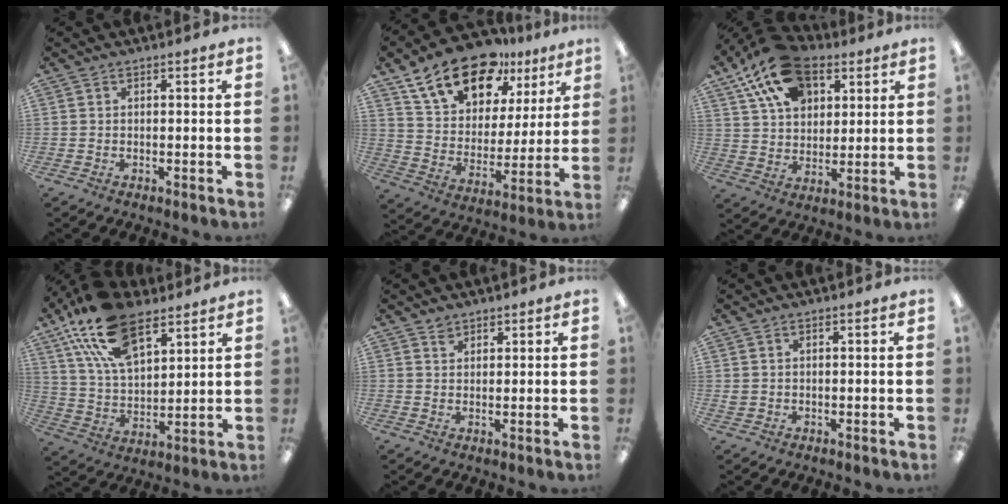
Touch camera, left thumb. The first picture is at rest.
{"total": 18.9, "force": [12.7, 10.5, 9.2], "torque": [-0.159, -0.063, 0.227]}
{"total": 18.7, "force": [10.8, 11.5, 10.1], "torque": [-0.184, -0.035, 0.201]}
{"total": 20.4, "force": [12.2, 10.5, 12.4], "torque": [-0.243, -0.043, 0.220]}
{"total": 2.0, "force": [1.7, 1.0, 0.2], "torque": [0.001, -0.007, 0.032]}
{"total": 1.5, "force": [0.6, 1.2, 0.8], "torque": [-0.018, 0.004, 0.010]}